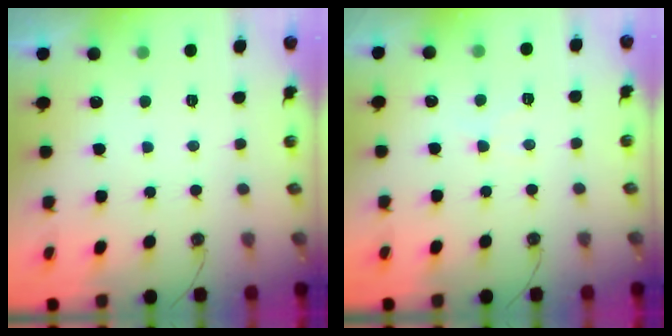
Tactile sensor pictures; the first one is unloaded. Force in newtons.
{"total": 6.5, "press": 6.5, "slide": 1.0}